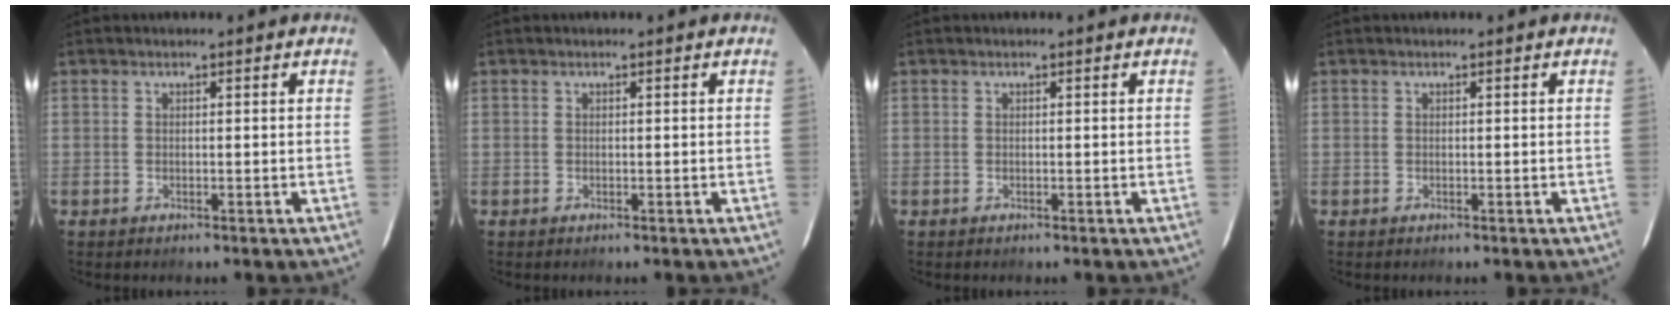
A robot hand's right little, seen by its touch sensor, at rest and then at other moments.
{"total": 0.0}
{"total": 0.0}
{"total": 0.0}